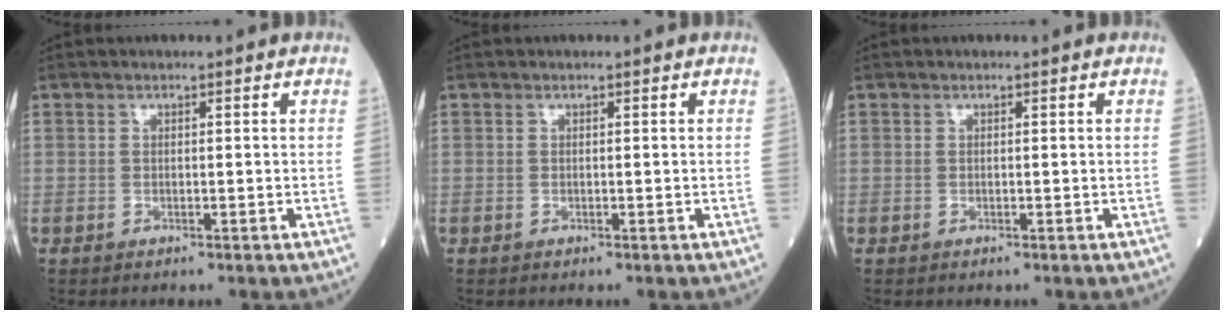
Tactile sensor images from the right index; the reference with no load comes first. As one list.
[{"total": 0.0}, {"total": 0.0}]